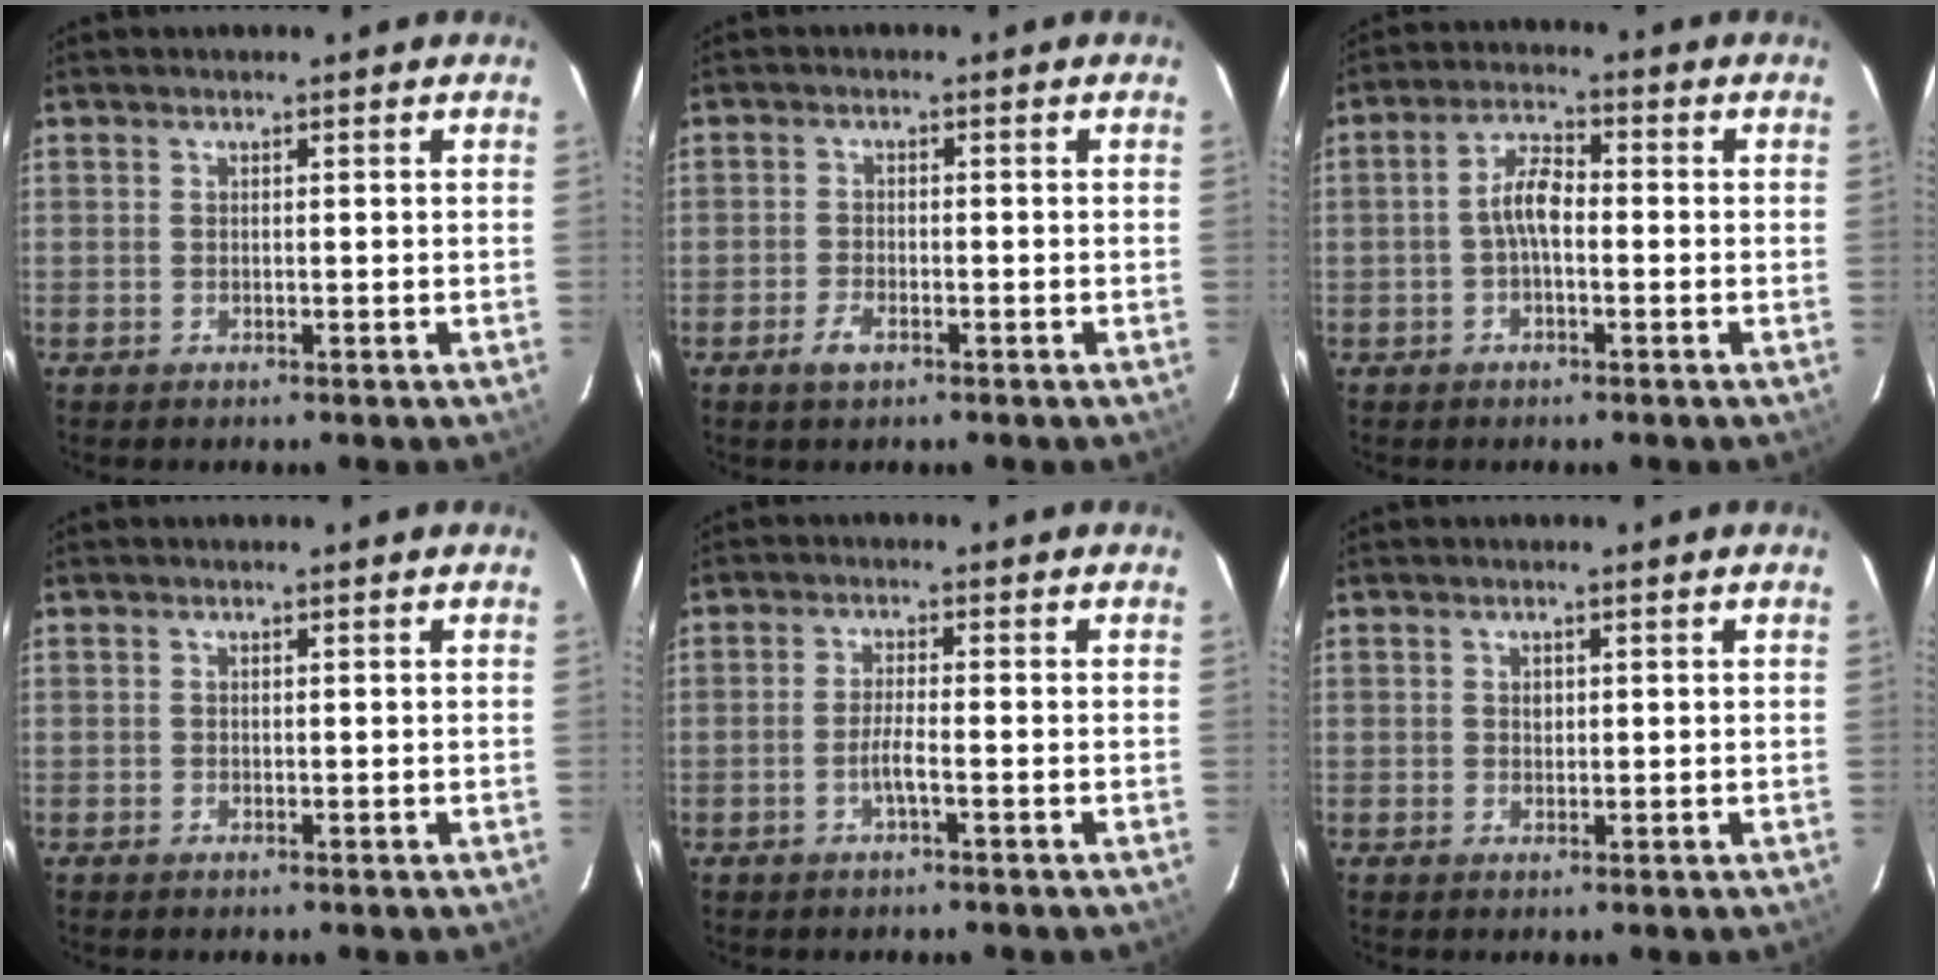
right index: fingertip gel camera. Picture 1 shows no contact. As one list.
[{"total": 3.0, "force": [-1.9, 1.3, 1.9], "torque": [-0.045, -0.001, -0.037]}, {"total": 4.8, "force": [-1.0, 2.0, 4.2], "torque": [-0.084, 0.017, -0.021]}, {"total": 0.0}, {"total": 2.5, "force": [-1.3, -0.2, 2.2], "torque": [-0.042, -0.003, -0.026]}, {"total": 0.9, "force": [0.2, 0.8, 0.3], "torque": [-0.004, 0.002, 0.004]}]